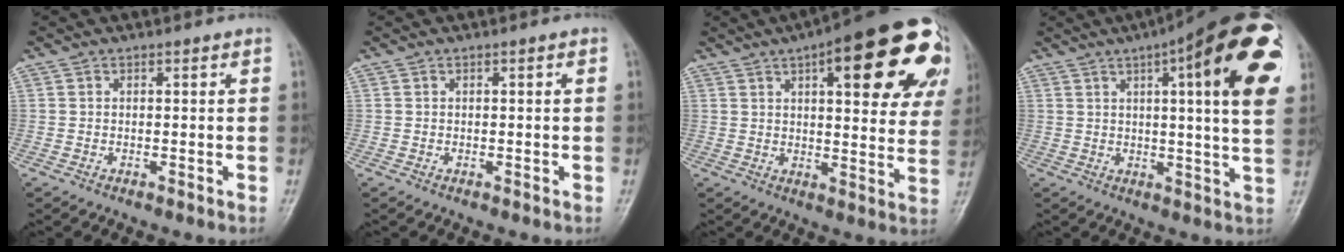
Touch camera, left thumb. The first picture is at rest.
{"total": 0.0}
{"total": 25.8, "force": [10.8, 8.6, 21.8], "torque": [-0.249, -0.005, 0.137]}
{"total": 22.4, "force": [8.3, 4.7, 20.3], "torque": [-0.260, -0.006, 0.103]}